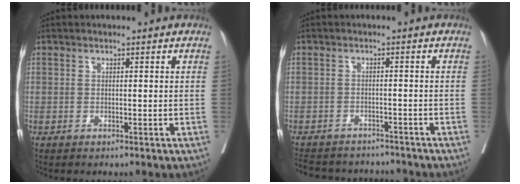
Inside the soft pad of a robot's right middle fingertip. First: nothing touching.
{"total": 12.4, "force": [-11.5, 3.3, 3.3], "torque": [-0.071, 0.008, -0.153]}